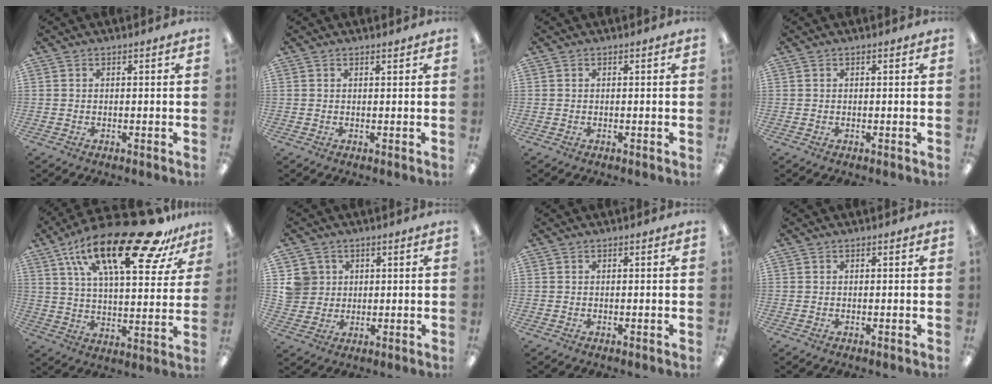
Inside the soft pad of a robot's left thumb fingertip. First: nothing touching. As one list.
[{"total": 0.6, "force": [0.6, 0.1, 0.2], "torque": [-0.004, -0.001, 0.012]}, {"total": 0.0}, {"total": 0.0}, {"total": 27.1, "force": [16.8, 9.7, 19.0], "torque": [-0.300, -0.093, 0.271]}, {"total": 6.4, "force": [1.8, 6.0, 1.0], "torque": [-0.024, 0.007, 0.038]}, {"total": 0.0}, {"total": 0.0}]